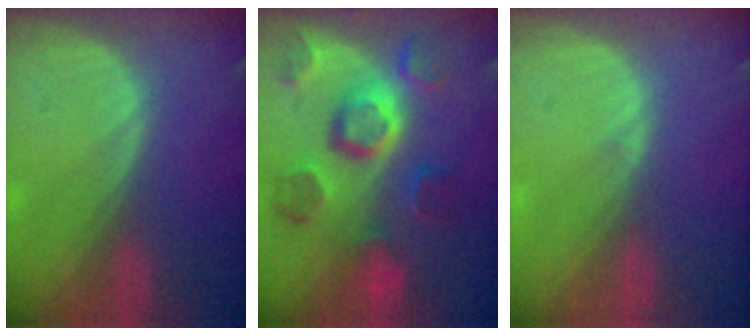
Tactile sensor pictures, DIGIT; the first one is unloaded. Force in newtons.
{"total": 11.1, "press": 9.9, "slide": 4.9}
{"total": 0.6, "press": 0.2, "slide": 0.5}